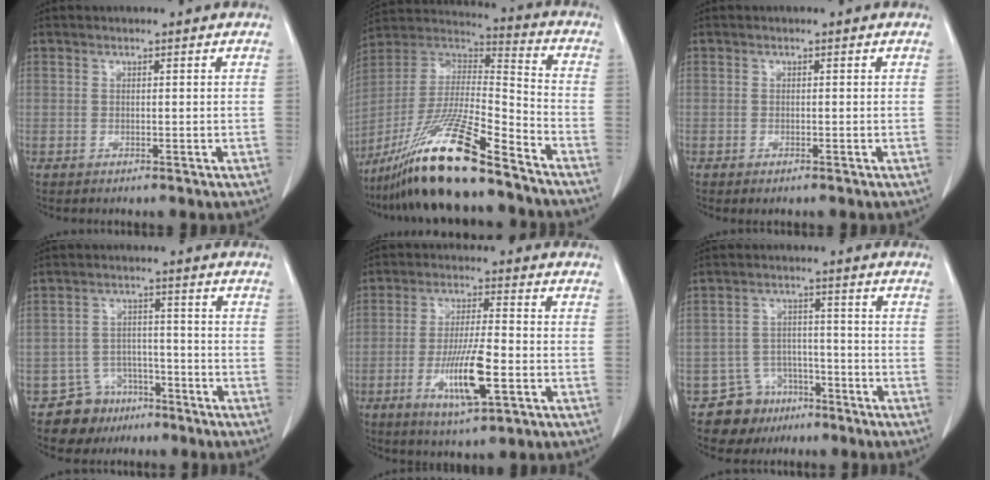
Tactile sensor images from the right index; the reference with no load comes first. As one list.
[{"total": 20.9, "force": [-15.5, 1.5, 13.9], "torque": [-0.290, -0.029, -0.288]}, {"total": 0.8, "force": [-0.6, 0.2, 0.5], "torque": [-0.008, -0.001, -0.006]}, {"total": 6.5, "force": [-4.6, 4.6, 0.0], "torque": [0.006, 0.017, -0.071]}, {"total": 10.1, "force": [-3.3, 1.7, 9.4], "torque": [-0.176, -0.011, -0.056]}, {"total": 6.9, "force": [-4.7, 5.1, 0.2], "torque": [0.000, 0.019, -0.071]}]